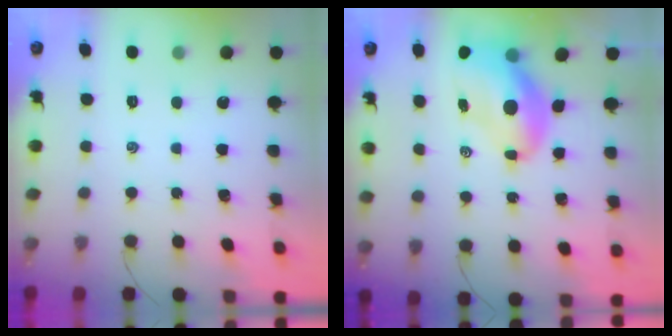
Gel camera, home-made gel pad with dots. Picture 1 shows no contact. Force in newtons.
{"total": 10.9, "press": 10.4, "slide": 3.1}